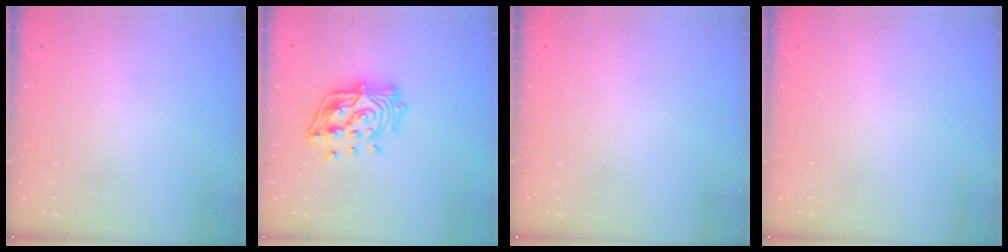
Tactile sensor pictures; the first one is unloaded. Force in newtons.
{"total": 17.1, "press": 16.9, "slide": 2.5}
{"total": 0.0}
{"total": 0.0}